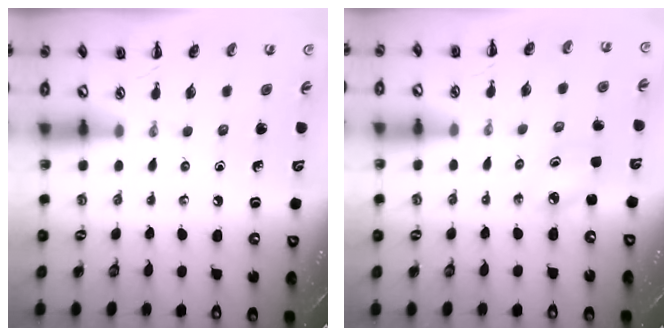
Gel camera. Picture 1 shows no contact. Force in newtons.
{"total": 3.1, "press": 3.0, "slide": 0.5}